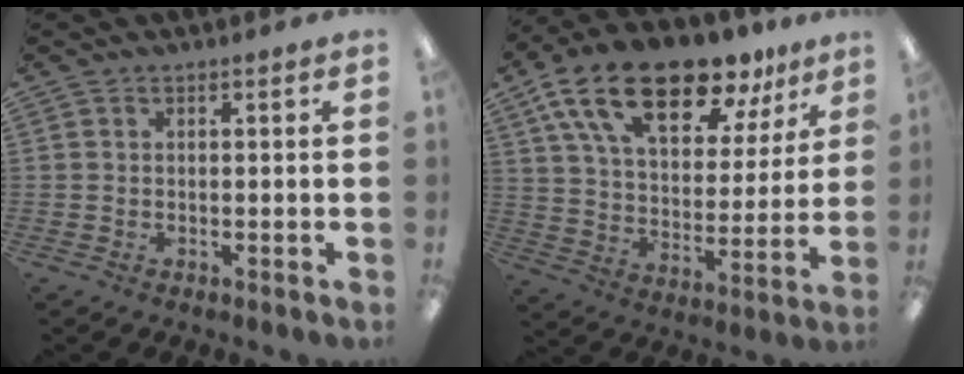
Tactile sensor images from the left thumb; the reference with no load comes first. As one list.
[{"total": 20.7, "force": [14.1, 8.9, 12.2], "torque": [-0.211, -0.077, 0.246]}]